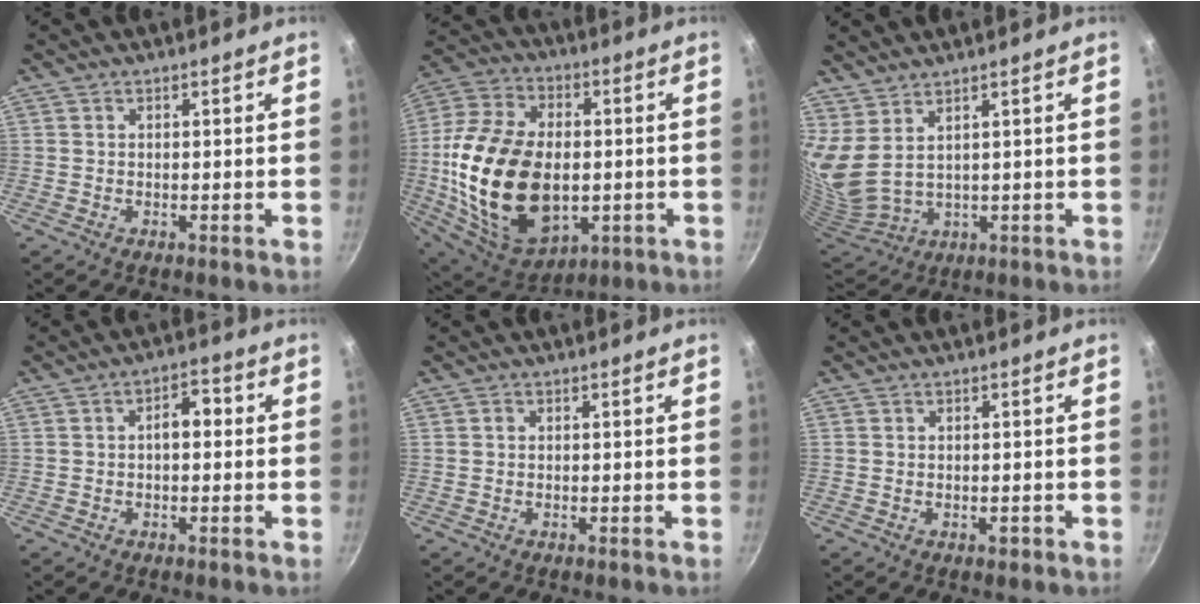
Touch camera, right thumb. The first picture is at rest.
{"total": 27.4, "force": [-2.3, 17.3, 21.1], "torque": [-0.398, 0.009, -0.027]}
{"total": 7.9, "force": [4.8, 3.2, 5.4], "torque": [-0.100, -0.054, 0.113]}
{"total": 4.2, "force": [0.1, 2.5, 3.3], "torque": [-0.027, 0.015, -0.006]}
{"total": 0.5, "force": [0.0, 0.5, 0.2], "torque": [-0.001, 0.003, -0.001]}
{"total": 1.0, "force": [-0.5, 0.6, 0.7], "torque": [-0.009, 0.003, -0.006]}